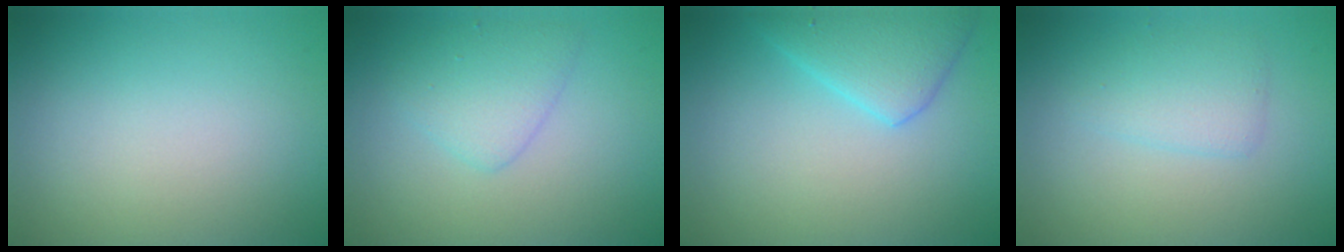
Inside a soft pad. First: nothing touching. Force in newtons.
{"total": 2.6, "press": 2.6, "slide": 0.2}
{"total": 4.0, "press": 4.0, "slide": 0.1}
{"total": 2.2, "press": 2.2, "slide": 0.0}